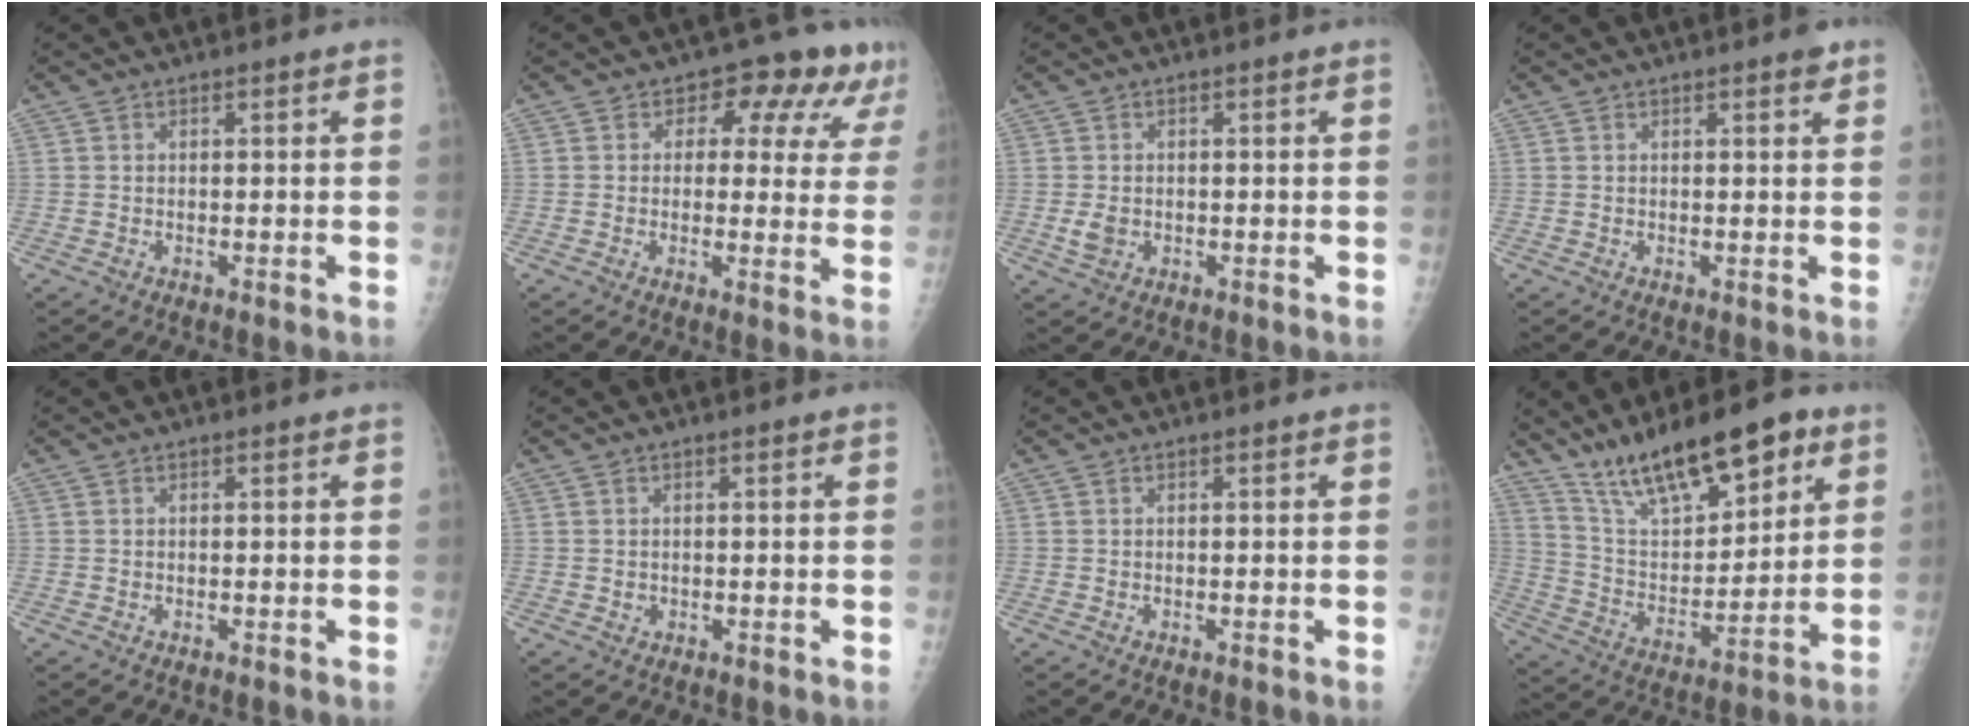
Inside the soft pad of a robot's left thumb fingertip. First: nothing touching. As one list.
[{"total": 10.2, "force": [5.6, 6.4, 5.7], "torque": [-0.013, -0.016, 0.049]}, {"total": 2.5, "force": [-0.4, 1.9, 1.6], "torque": [-0.030, -0.002, -0.003]}, {"total": 1.6, "force": [1.1, 0.4, 1.2], "torque": [-0.015, -0.004, 0.012]}, {"total": 0.0}, {"total": 0.7, "force": [0.0, 0.7, 0.2], "torque": [0.000, 0.001, 0.002]}, {"total": 0.0}, {"total": 19.0, "force": [12.8, 6.7, 12.3], "torque": [-0.169, -0.056, 0.231]}]